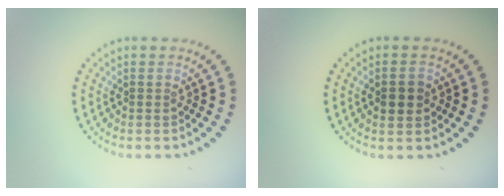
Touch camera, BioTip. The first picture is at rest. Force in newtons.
{"total": 2.3, "press": 2.3, "slide": 0.0}